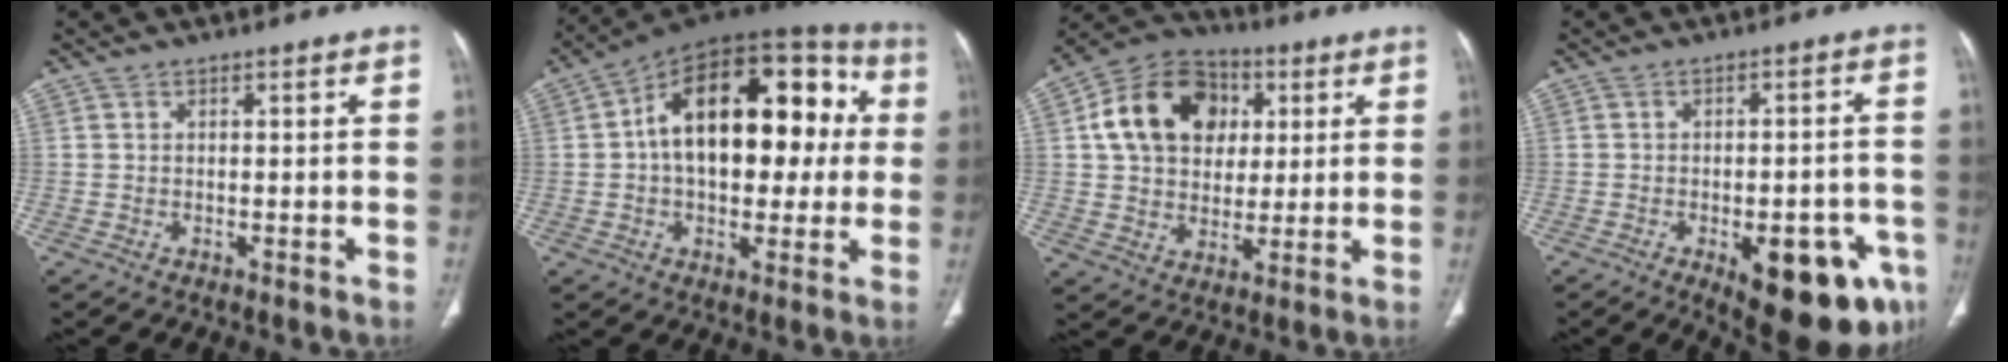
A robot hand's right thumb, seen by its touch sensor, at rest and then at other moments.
{"total": 24.6, "force": [2.8, 14.0, 20.0], "torque": [-0.265, 0.045, 0.032]}
{"total": 16.6, "force": [4.1, 13.0, 9.5], "torque": [-0.140, 0.008, 0.065]}
{"total": 17.0, "force": [-7.3, 7.0, 13.6], "torque": [-0.119, 0.022, -0.079]}